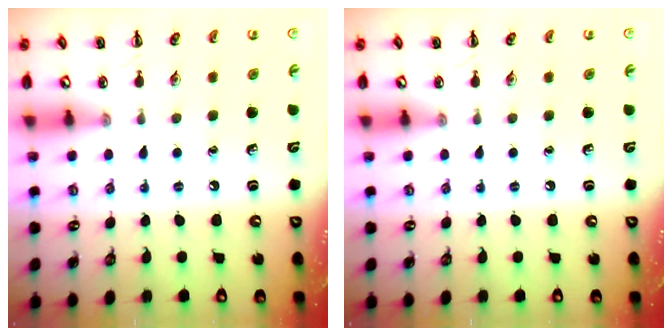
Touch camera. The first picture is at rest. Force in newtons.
{"total": 0.0}